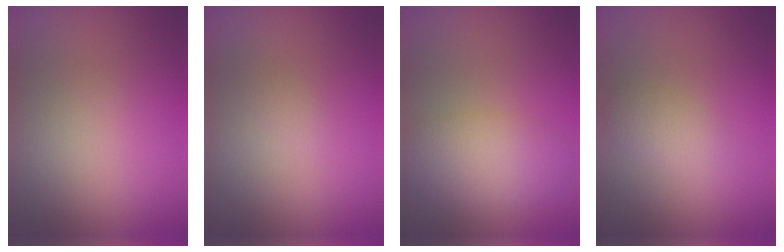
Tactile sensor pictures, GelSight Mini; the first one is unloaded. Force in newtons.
{"total": 0.5, "press": 0.5, "slide": 0.0}
{"total": 5.1, "press": 5.1, "slide": 0.1}
{"total": 1.8, "press": 1.8, "slide": 0.1}